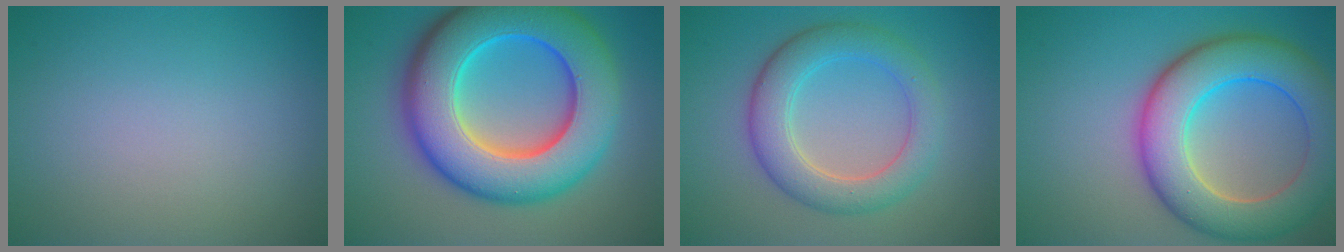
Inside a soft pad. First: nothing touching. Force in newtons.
{"total": 13.6, "press": 13.6, "slide": 0.0}
{"total": 5.4, "press": 5.4, "slide": 0.1}
{"total": 9.8, "press": 9.8, "slide": 0.4}